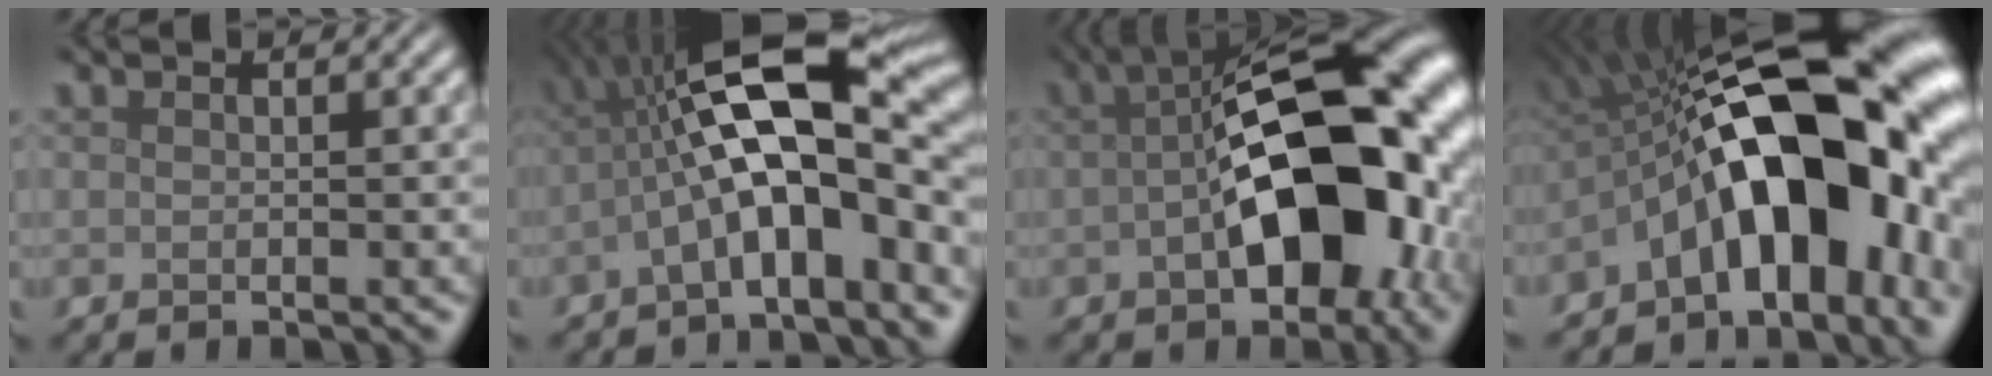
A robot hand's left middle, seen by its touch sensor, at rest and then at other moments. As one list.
[{"total": 13.2, "force": [-0.7, 4.7, 12.3], "torque": [-0.189, 0.024, -0.026]}, {"total": 16.0, "force": [-1.5, 8.9, 13.3], "torque": [-0.179, -0.007, -0.020]}, {"total": 15.8, "force": [-2.6, 7.5, 13.7], "torque": [-0.165, 0.034, -0.052]}]